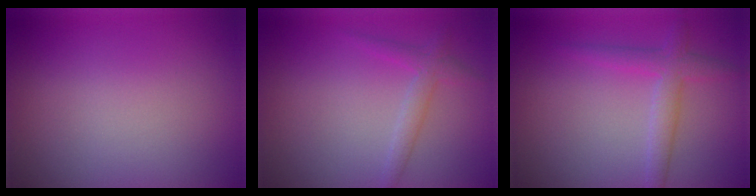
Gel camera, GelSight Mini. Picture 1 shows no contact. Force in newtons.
{"total": 1.9, "press": 1.9, "slide": 0.2}
{"total": 2.8, "press": 2.8, "slide": 0.1}